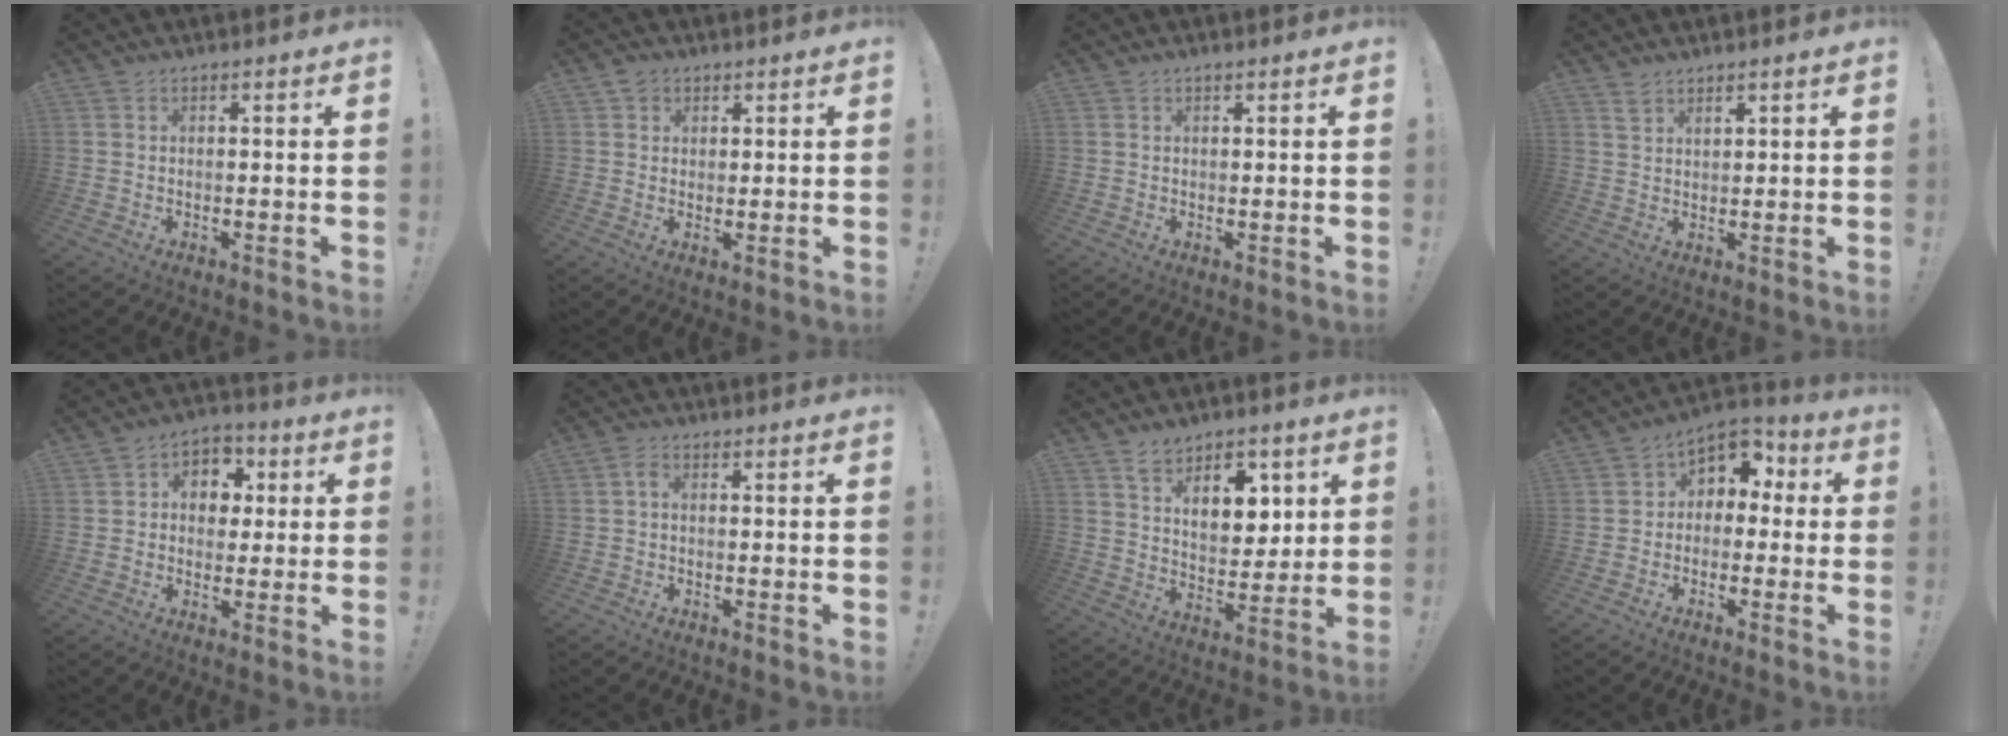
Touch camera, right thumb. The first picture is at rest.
{"total": 2.1, "force": [1.4, 1.5, 0.3], "torque": [0.003, -0.009, 0.023]}
{"total": 0.5, "force": [0.3, 0.1, 0.4], "torque": [-0.005, 0.000, 0.006]}
{"total": 2.7, "force": [2.2, 1.2, 1.0], "torque": [-0.013, -0.012, 0.041]}
{"total": 7.7, "force": [0.7, 6.9, 3.3], "torque": [-0.036, 0.004, 0.018]}
{"total": 1.8, "force": [-0.2, 1.0, 1.5], "torque": [-0.030, 0.007, -0.003]}
{"total": 11.1, "force": [6.6, 7.0, 5.5], "torque": [-0.072, -0.035, 0.120]}
{"total": 6.3, "force": [1.0, 5.4, 3.0], "torque": [-0.036, -0.004, 0.024]}